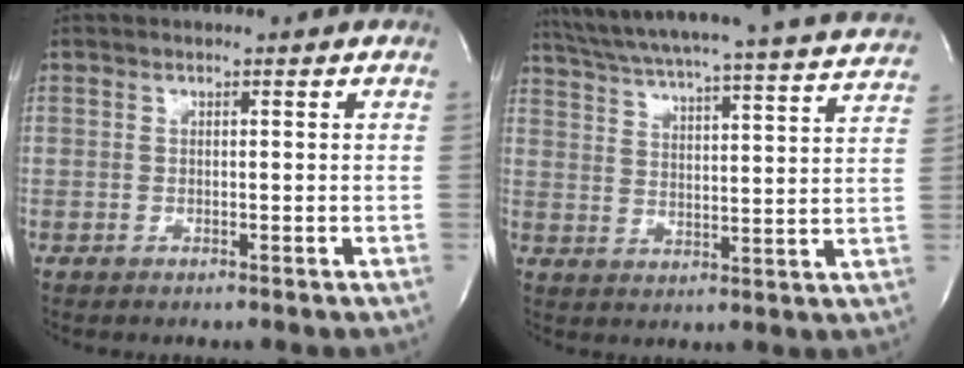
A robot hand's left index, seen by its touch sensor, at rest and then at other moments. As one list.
[{"total": 28.0, "force": [25.7, 0.4, 11.0], "torque": [-0.185, -0.045, 0.329]}]